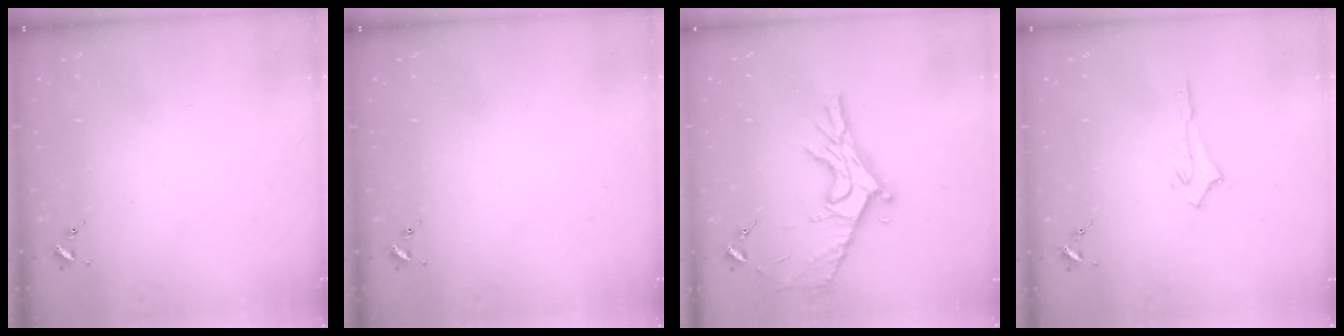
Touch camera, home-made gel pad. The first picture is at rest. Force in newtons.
{"total": 0.0}
{"total": 13.9, "press": 13.9, "slide": 0.7}
{"total": 2.5, "press": 2.5, "slide": 0.2}